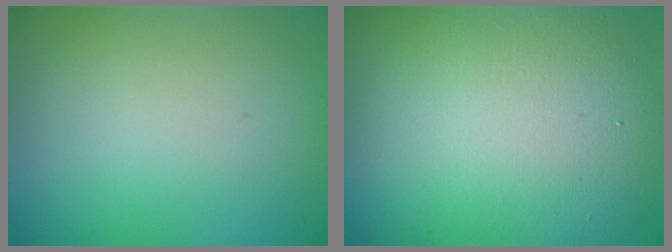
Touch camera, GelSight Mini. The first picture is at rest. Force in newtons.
{"total": 12.4, "press": 12.4, "slide": 1.0}